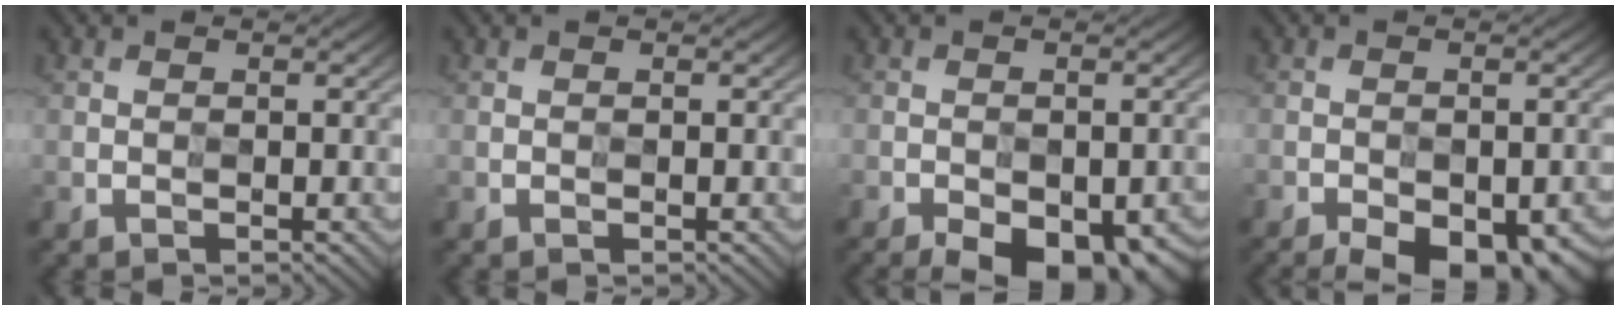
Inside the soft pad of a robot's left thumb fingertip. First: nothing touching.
{"total": 0.0}
{"total": 8.3, "force": [-5.6, 3.2, 5.3], "torque": [-0.091, -0.019, -0.083]}
{"total": 9.0, "force": [-6.4, 3.3, 5.5], "torque": [-0.088, -0.021, -0.092]}